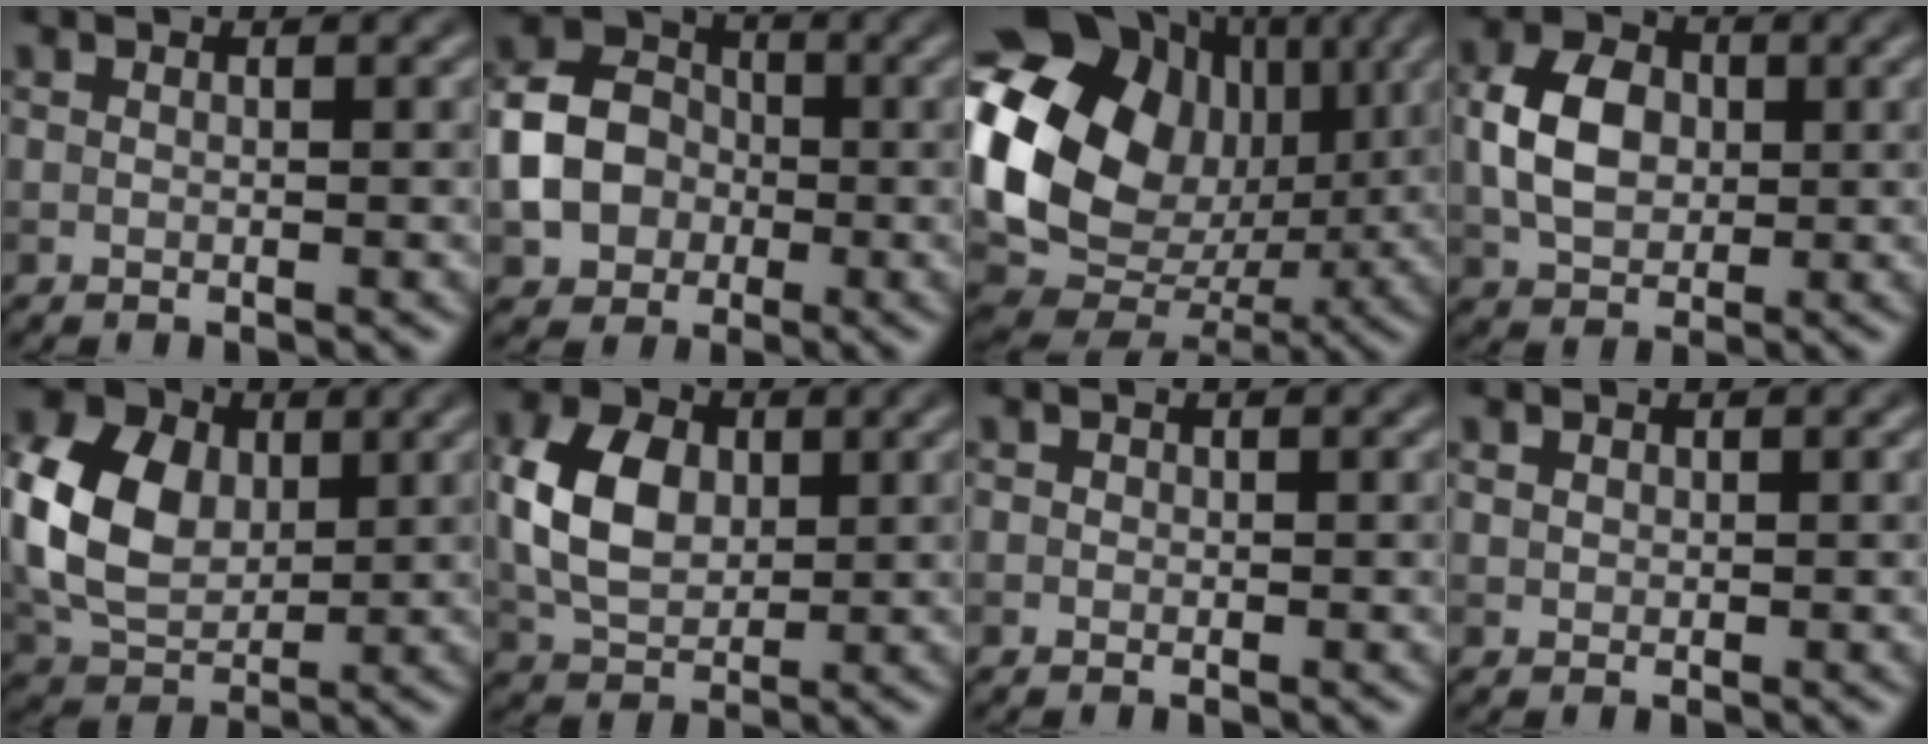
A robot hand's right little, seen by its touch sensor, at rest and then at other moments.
{"total": 6.3, "force": [-1.3, 5.1, 3.5], "torque": [-0.073, 0.009, -0.039]}
{"total": 18.5, "force": [3.0, 14.9, 10.7], "torque": [-0.207, 0.002, 0.069]}
{"total": 5.6, "force": [0.2, 4.0, 3.8], "torque": [-0.079, 0.008, 0.001]}
{"total": 9.1, "force": [1.2, 6.7, 6.1], "torque": [-0.154, 0.010, 0.018]}
{"total": 6.7, "force": [0.9, 4.7, 4.6], "torque": [-0.100, 0.009, 0.016]}
{"total": 0.0}
{"total": 0.6, "force": [0.4, 0.4, 0.2], "torque": [-0.003, -0.001, 0.009]}